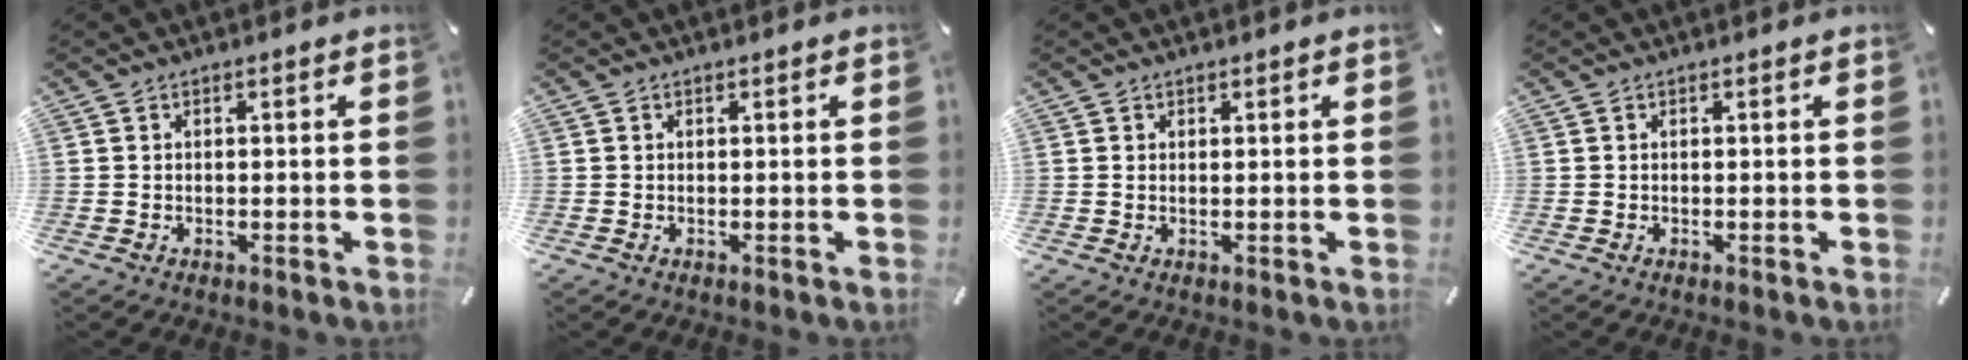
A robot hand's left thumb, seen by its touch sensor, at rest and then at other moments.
{"total": 0.0}
{"total": 0.7, "force": [0.2, 0.3, 0.6], "torque": [-0.012, 0.002, 0.003]}
{"total": 0.0}